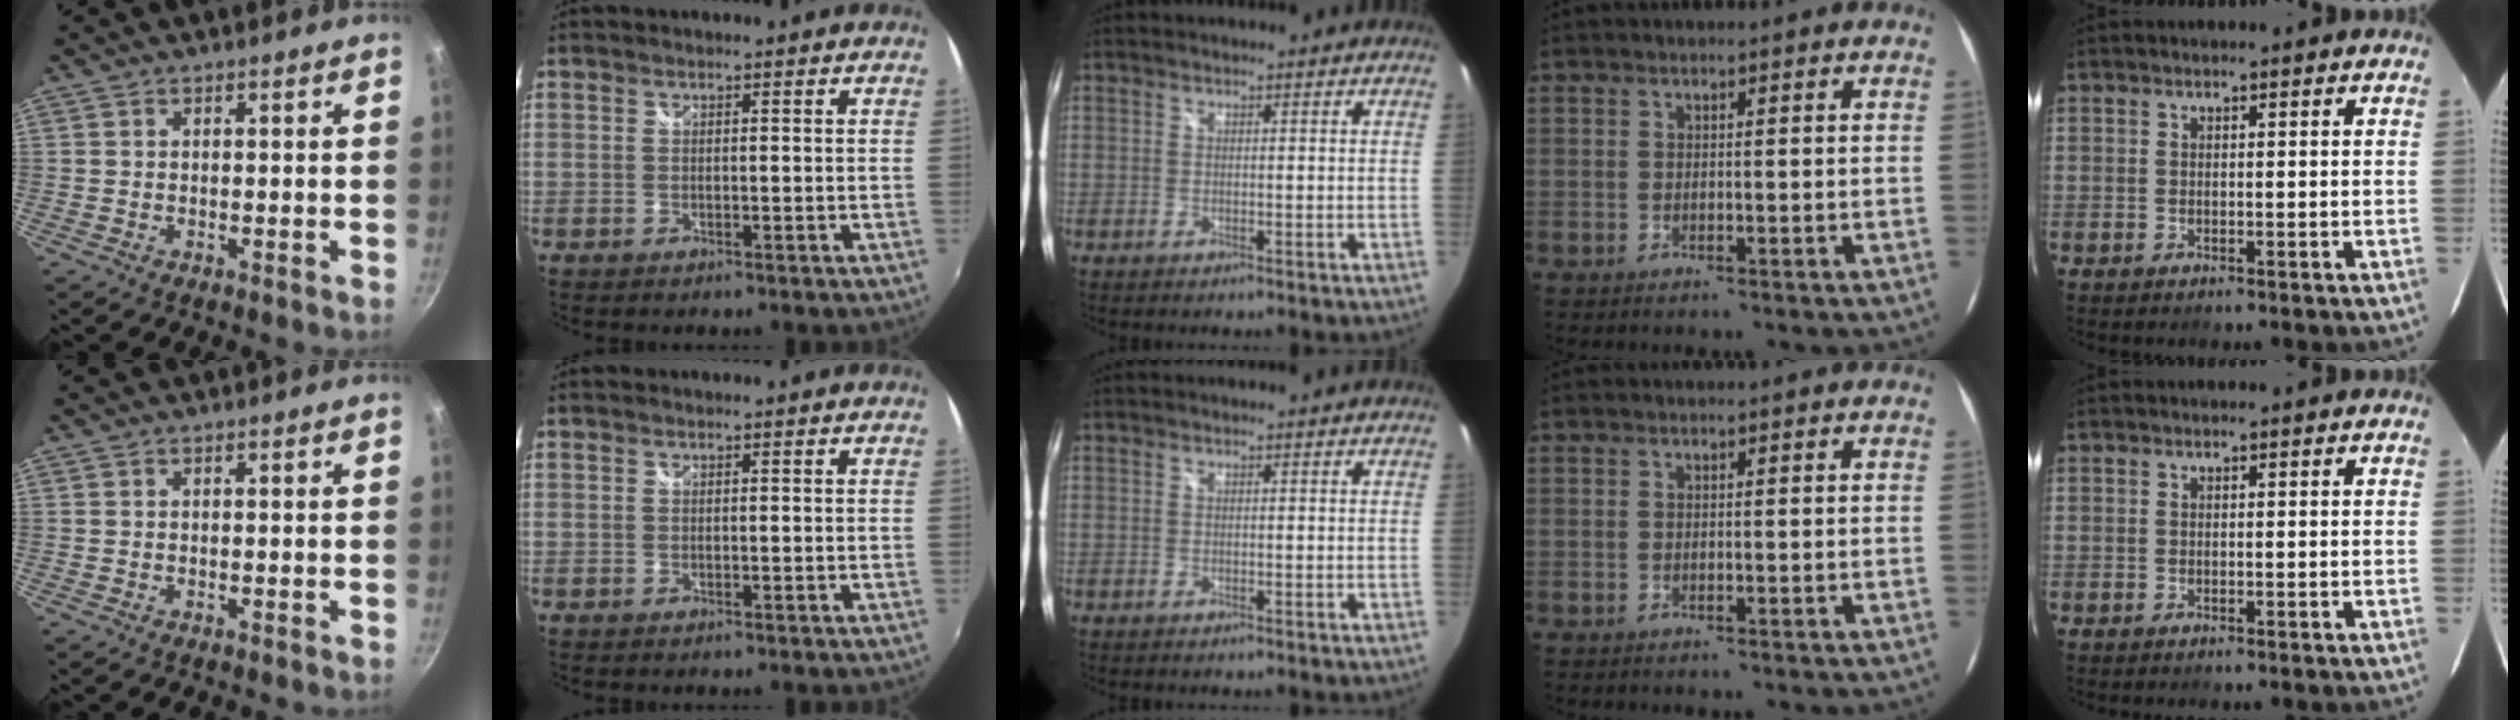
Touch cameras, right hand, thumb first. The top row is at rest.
{}